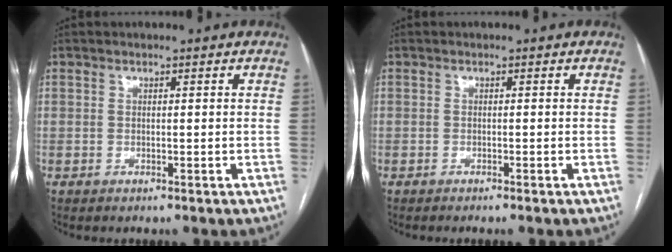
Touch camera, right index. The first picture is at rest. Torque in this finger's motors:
{"motor_torque": [-0.06, -0.05, -0.05, 0.01]}